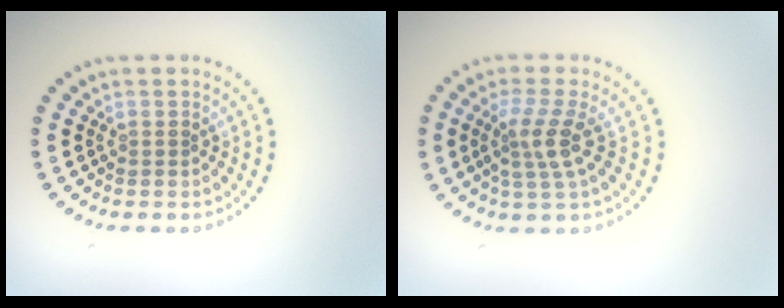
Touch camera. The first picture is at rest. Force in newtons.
{"total": 2.8, "press": 2.1, "slide": 1.8}